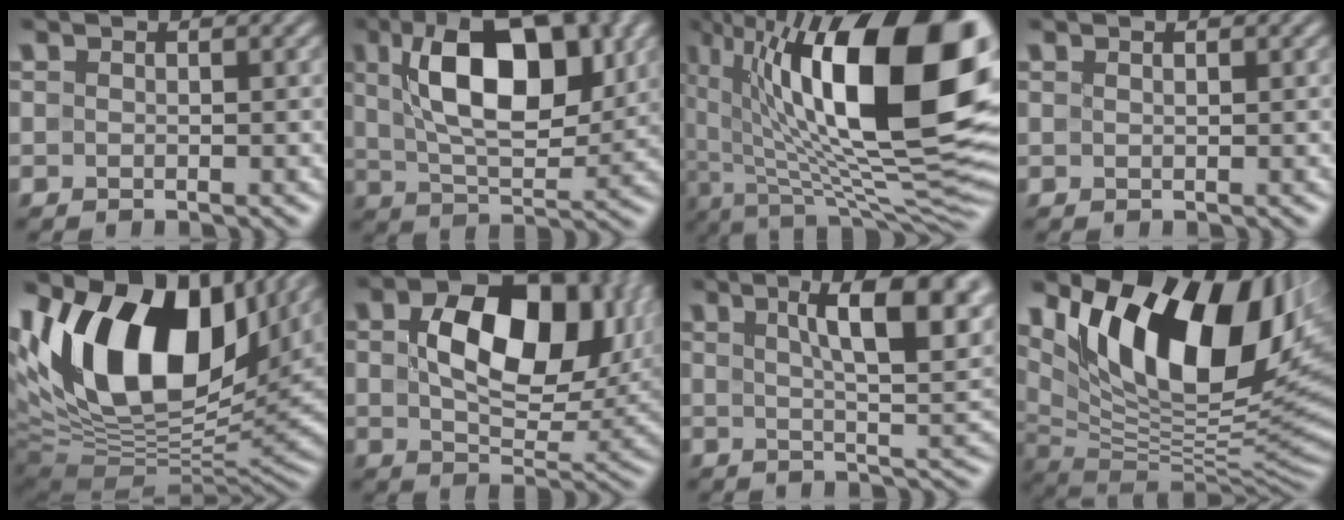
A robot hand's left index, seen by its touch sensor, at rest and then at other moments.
{"total": 11.9, "force": [3.5, 5.7, 9.8], "torque": [-0.146, 0.006, 0.055]}
{"total": 20.2, "force": [6.2, 8.1, 17.4], "torque": [-0.273, 0.025, 0.113]}
{"total": 0.6, "force": [0.4, 0.1, 0.4], "torque": [-0.007, 0.002, 0.008]}
{"total": 17.6, "force": [6.0, 9.9, 13.3], "torque": [-0.226, 0.018, 0.092]}
{"total": 12.6, "force": [2.7, 7.7, 9.6], "torque": [-0.148, -0.004, 0.059]}
{"total": 10.4, "force": [4.6, 3.3, 8.7], "torque": [-0.109, 0.010, 0.067]}
{"total": 16.6, "force": [7.0, 8.5, 12.5], "torque": [-0.194, 0.007, 0.116]}